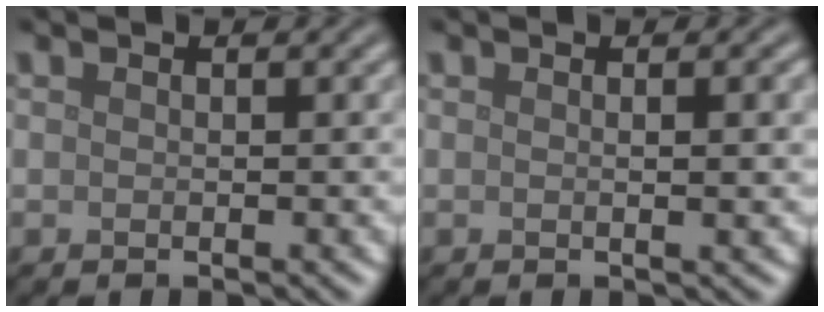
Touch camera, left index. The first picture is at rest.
{"total": 2.1, "force": [0.2, 0.5, 2.0], "torque": [-0.022, 0.004, -0.001]}